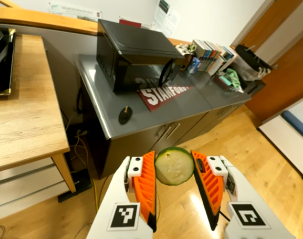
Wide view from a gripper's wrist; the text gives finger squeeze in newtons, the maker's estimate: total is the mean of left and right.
{"total": 9.7, "left": 10.1, "right": 9.2}